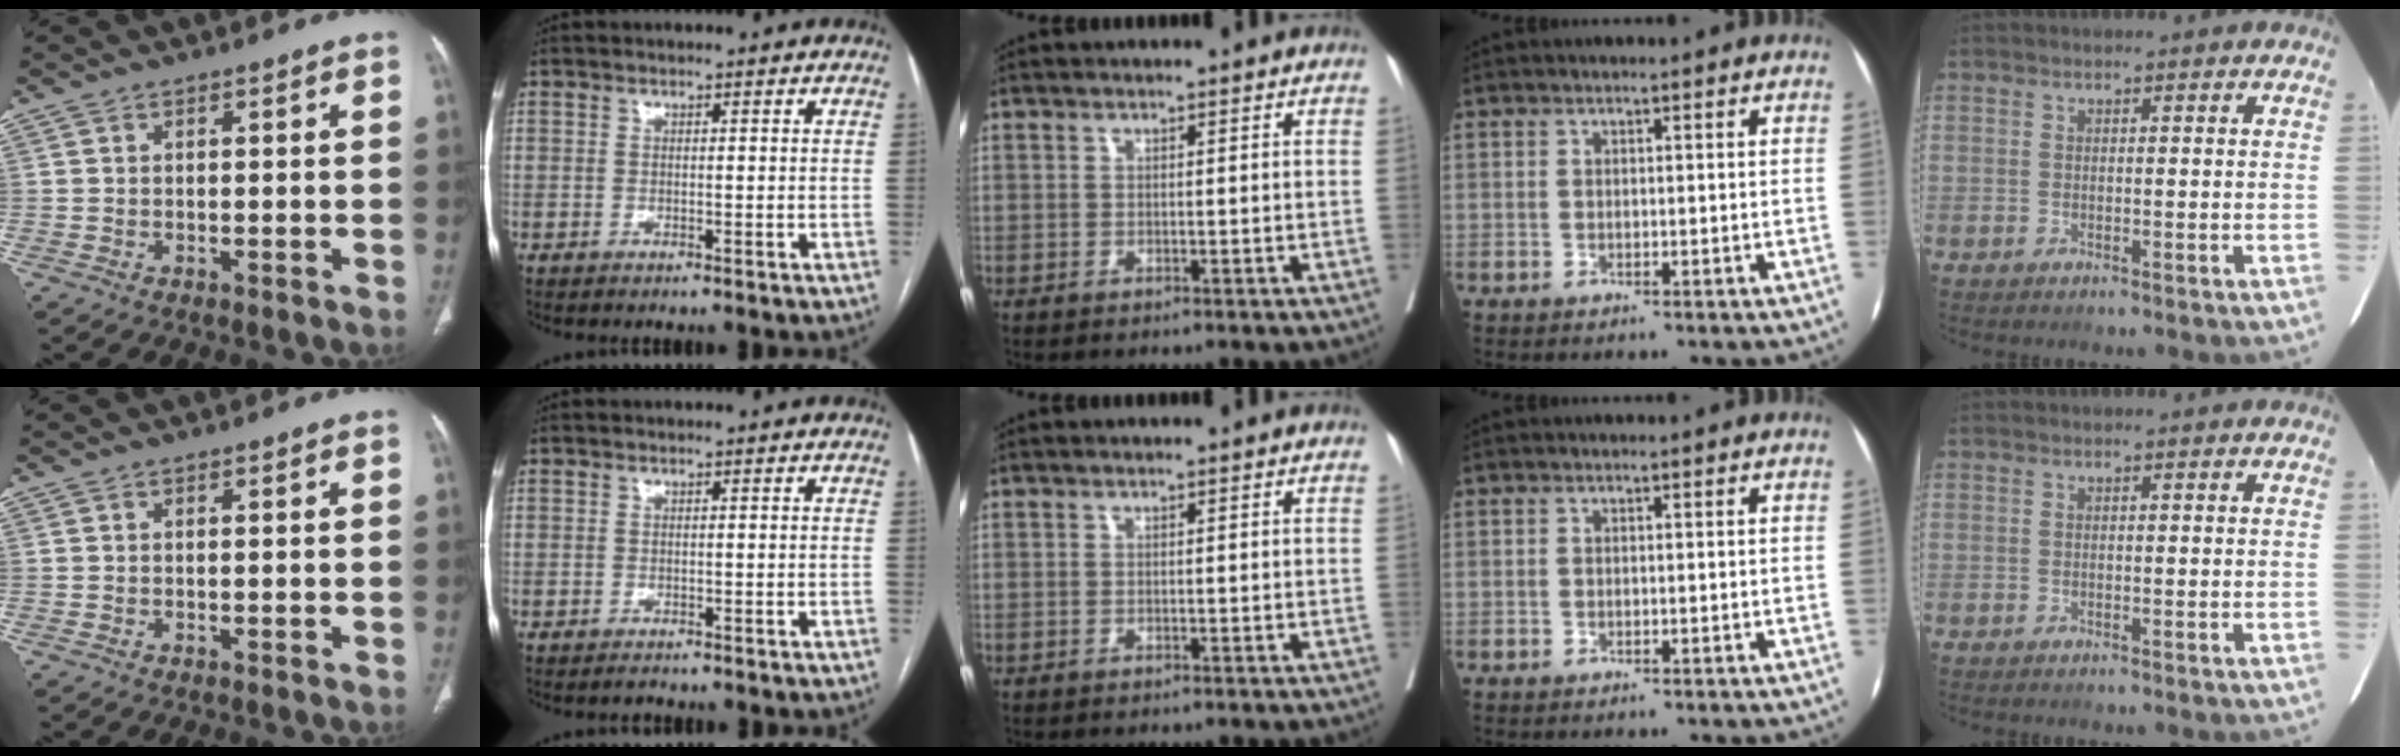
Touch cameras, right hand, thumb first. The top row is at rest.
{"index": {"total": 0.9, "force": [-0.8, 0.4, 0.0], "torque": [0.000, 0.000, -0.010]}}